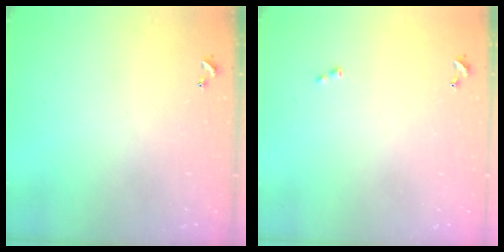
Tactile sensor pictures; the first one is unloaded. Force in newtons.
{"total": 0.0}